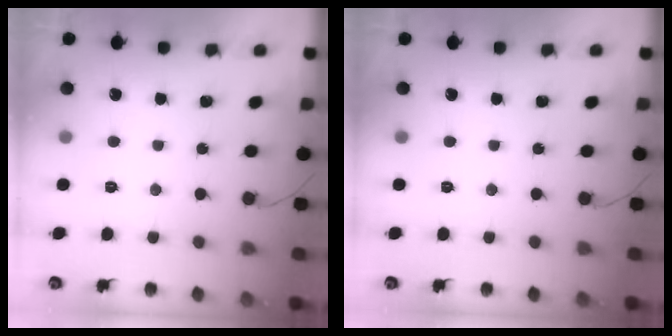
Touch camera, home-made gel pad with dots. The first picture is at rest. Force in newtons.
{"total": 0.0}